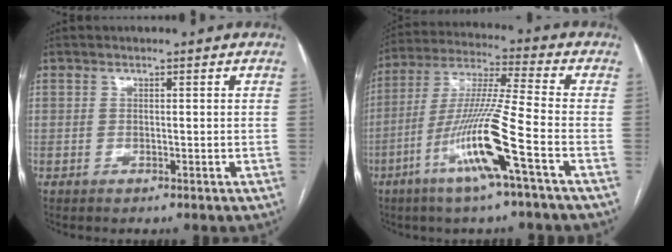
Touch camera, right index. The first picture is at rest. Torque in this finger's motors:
{"motor_torque": [1.79, -0.34, 1.00, 0.21]}